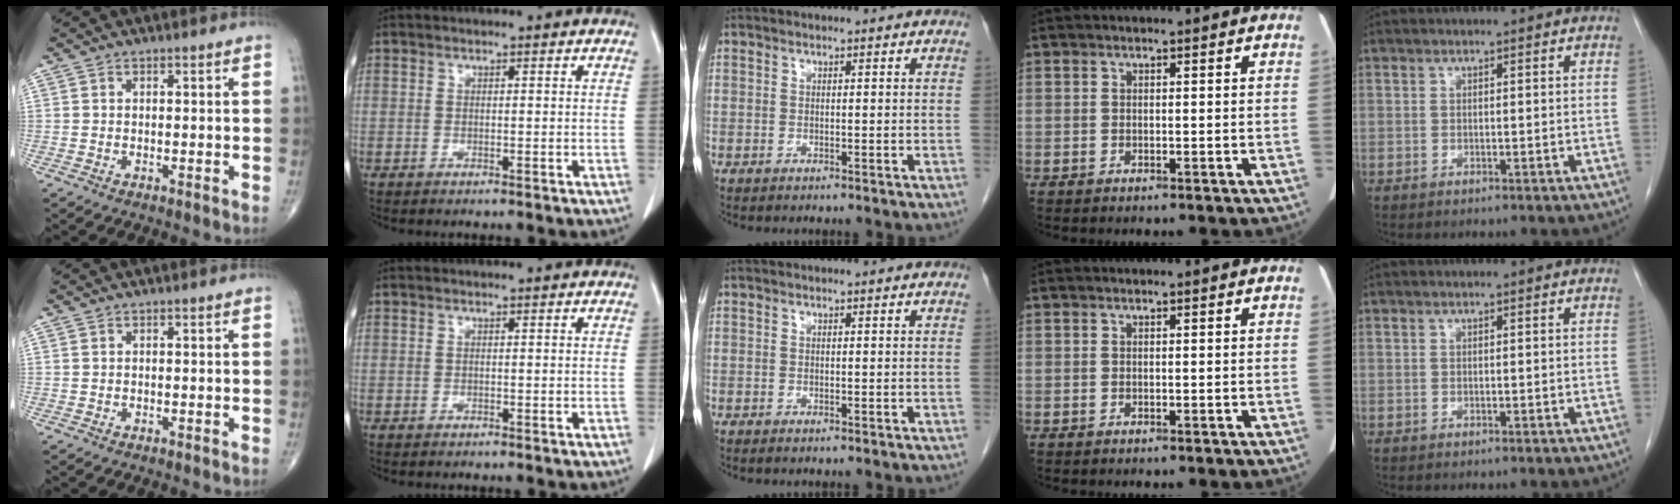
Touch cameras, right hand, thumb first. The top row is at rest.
{}